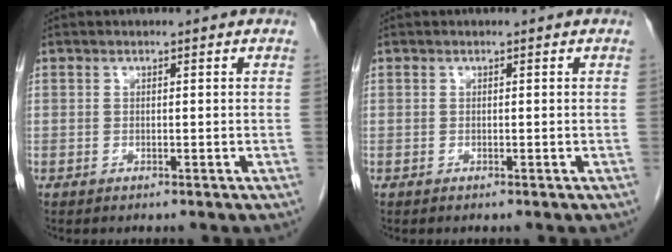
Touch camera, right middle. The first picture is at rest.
{"total": 0.0}